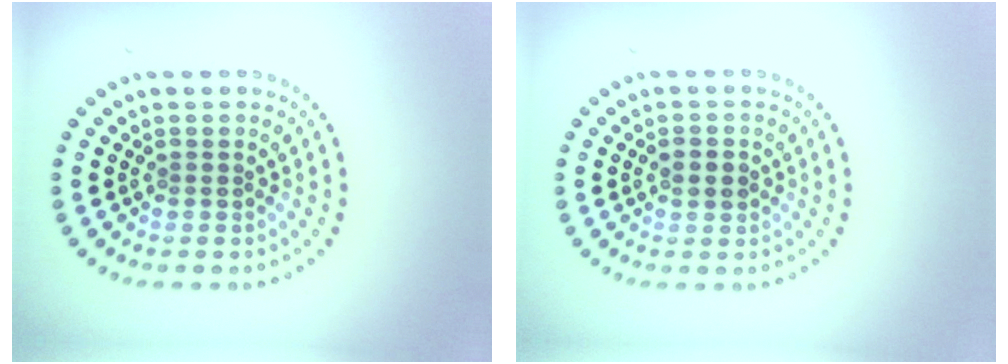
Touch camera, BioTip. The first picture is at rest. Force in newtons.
{"total": 2.0, "press": 2.0, "slide": 0.2}